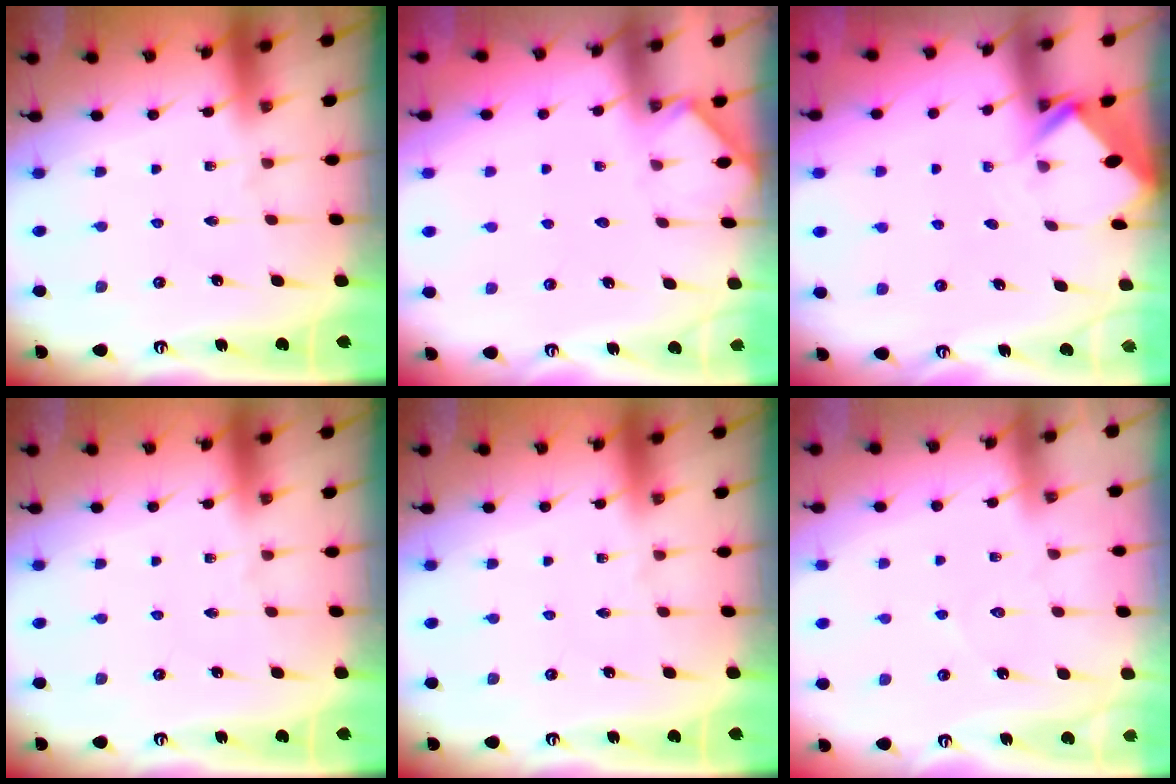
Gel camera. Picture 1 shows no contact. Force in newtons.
{"total": 3.1, "press": 3.1, "slide": 0.4}
{"total": 2.7, "press": 2.7, "slide": 0.2}
{"total": 0.0}
{"total": 0.0}
{"total": 3.7, "press": 3.7, "slide": 0.3}